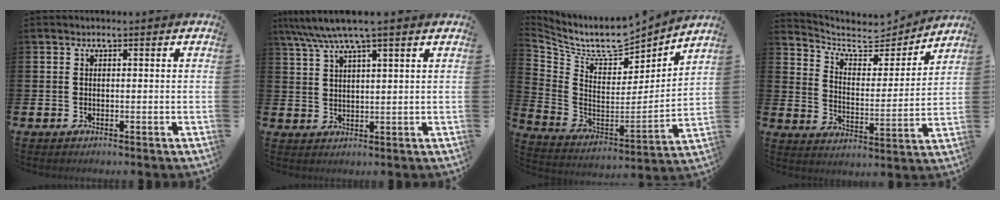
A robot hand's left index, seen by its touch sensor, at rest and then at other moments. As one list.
[{"total": 6.1, "force": [4.7, 0.6, 3.7], "torque": [-0.086, -0.007, 0.084]}, {"total": 8.1, "force": [6.6, 3.0, 3.5], "torque": [-0.107, -0.047, 0.109]}, {"total": 6.9, "force": [6.1, 2.5, 1.8], "torque": [-0.059, -0.055, 0.099]}]